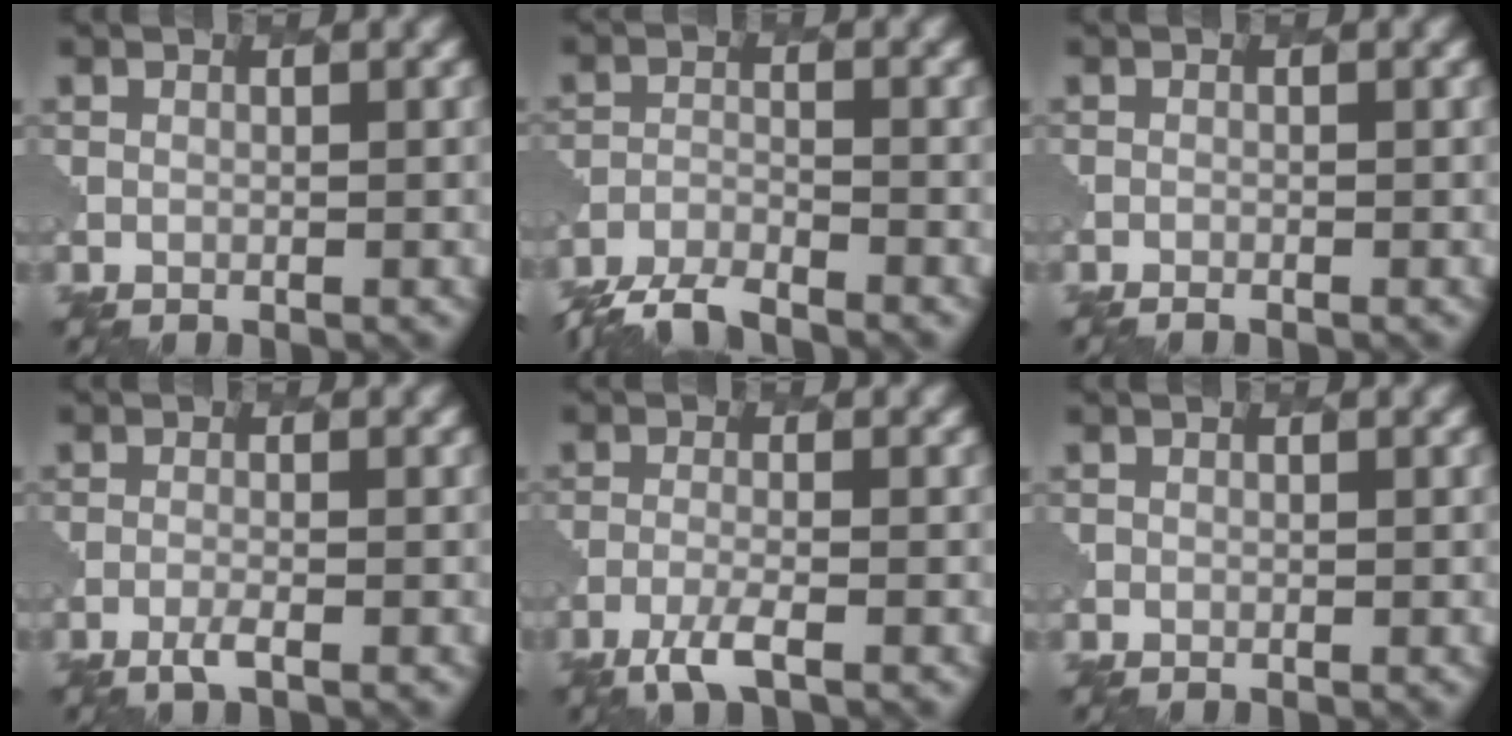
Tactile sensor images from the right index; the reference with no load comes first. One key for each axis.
{"total": 5.2, "fx": -4.9, "fy": 0.8, "fz": 1.3, "tx": -0.031, "ty": -0.014, "tz": -0.093}
{"total": 1.1, "fx": -1.0, "fy": 0.3, "fz": 0.4, "tx": 0.001, "ty": 0.006, "tz": -0.014}
{"total": 1.2, "fx": -0.9, "fy": 0.1, "fz": 0.8, "tx": -0.016, "ty": 0.003, "tz": -0.024}
{"total": 2.5, "fx": -1.8, "fy": 0.4, "fz": 1.7, "tx": -0.038, "ty": -0.001, "tz": -0.046}
{"total": 0.5, "fx": -0.3, "fy": 0.4, "fz": 0.0, "tx": 0.003, "ty": 0.001, "tz": 0.002}